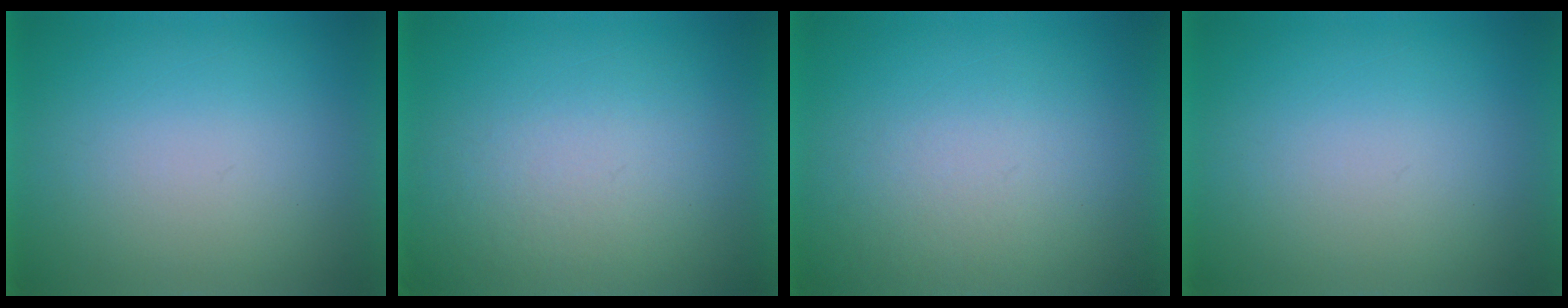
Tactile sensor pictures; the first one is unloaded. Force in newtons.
{"total": 4.0}
{"total": 3.3}
{"total": 0.0}